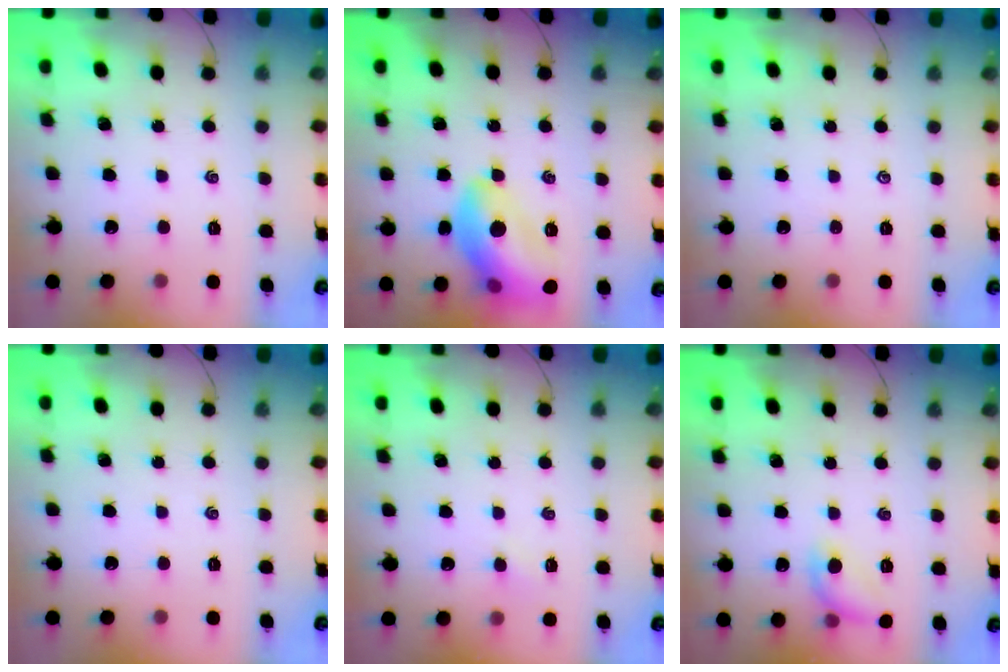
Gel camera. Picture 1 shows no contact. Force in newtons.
{"total": 15.0, "press": 15.0, "slide": 1.3}
{"total": 0.0}
{"total": 0.0}
{"total": 2.4, "press": 2.2, "slide": 0.8}
{"total": 7.7, "press": 7.6, "slide": 0.4}